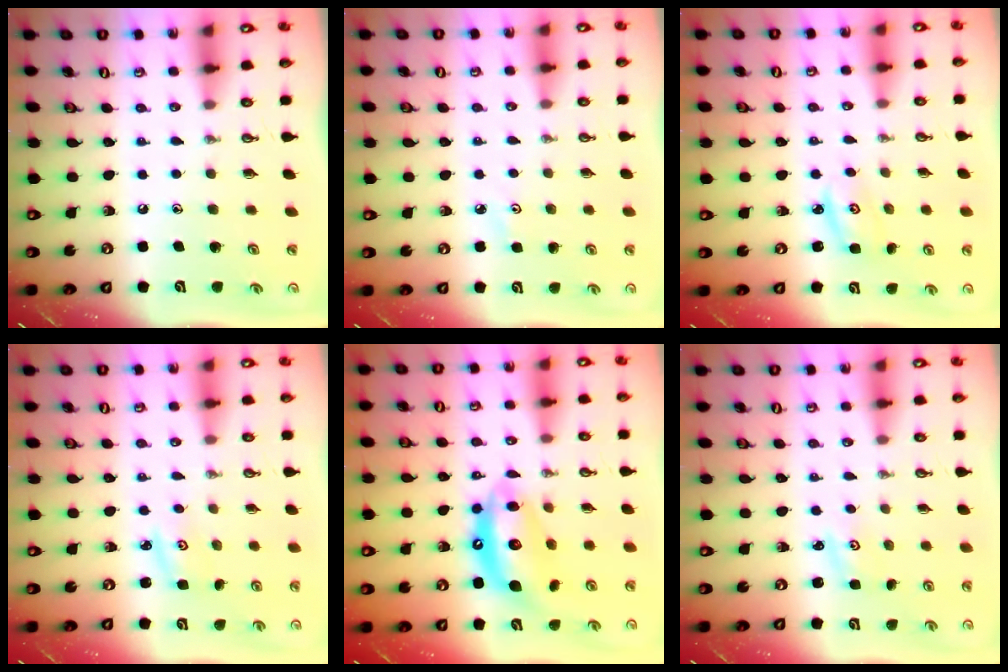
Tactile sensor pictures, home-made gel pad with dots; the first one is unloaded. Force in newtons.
{"total": 2.8, "press": 2.8, "slide": 0.4}
{"total": 2.4, "press": 2.4, "slide": 0.2}
{"total": 2.9, "press": 2.8, "slide": 0.4}
{"total": 13.4, "press": 13.3, "slide": 1.5}
{"total": 1.0, "press": 0.9, "slide": 0.2}